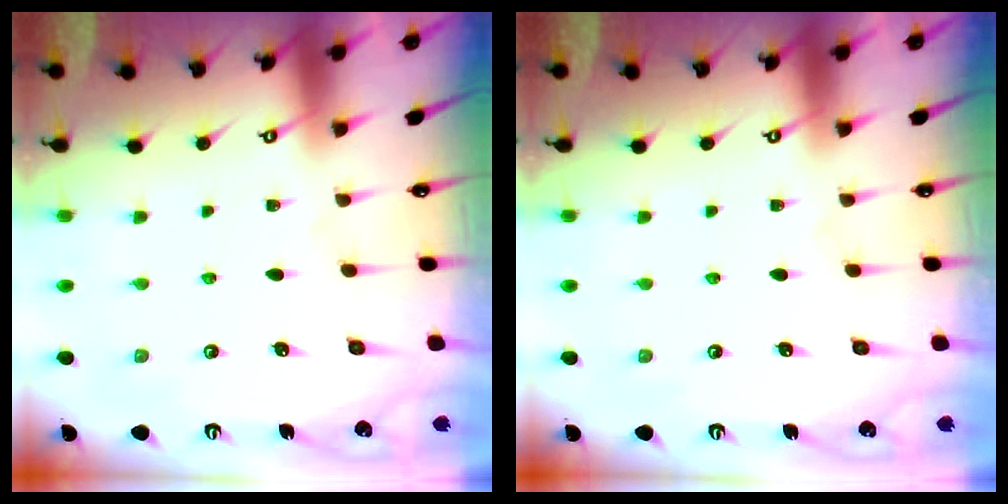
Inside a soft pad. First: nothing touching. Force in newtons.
{"total": 0.0}